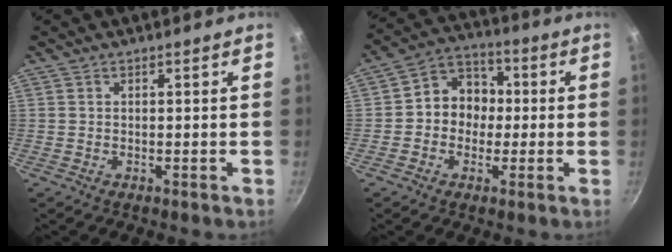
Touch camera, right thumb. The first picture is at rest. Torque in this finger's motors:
{"motor_torque": [-0.75, 0.53, 0.10, 0.23, 0.01]}